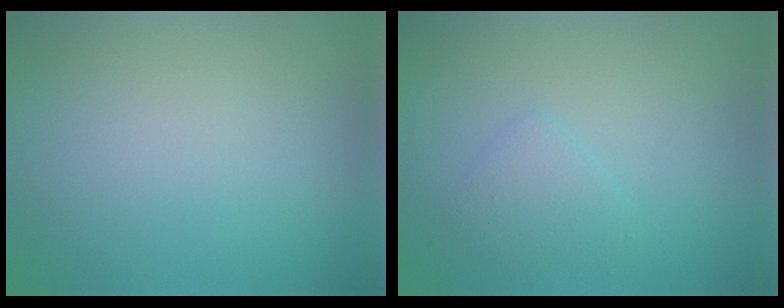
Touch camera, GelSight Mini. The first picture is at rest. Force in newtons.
{"total": 1.6, "press": 1.6, "slide": 0.1}